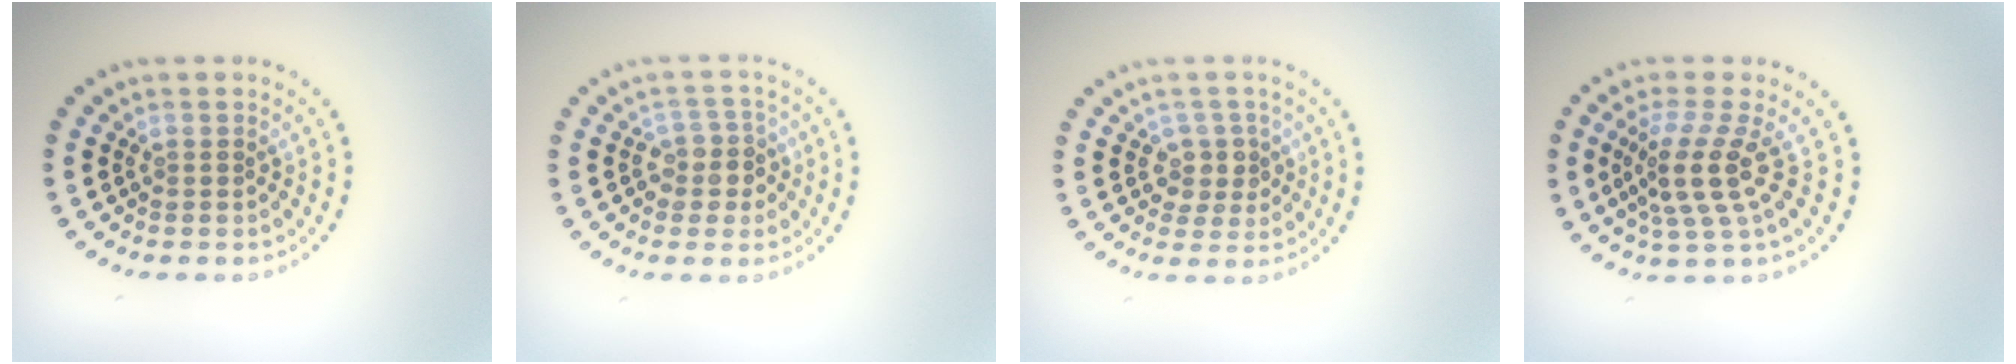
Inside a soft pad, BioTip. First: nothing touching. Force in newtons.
{"total": 2.5, "press": 2.2, "slide": 1.2}
{"total": 2.3, "press": 2.1, "slide": 0.9}
{"total": 3.9, "press": 2.8, "slide": 2.7}